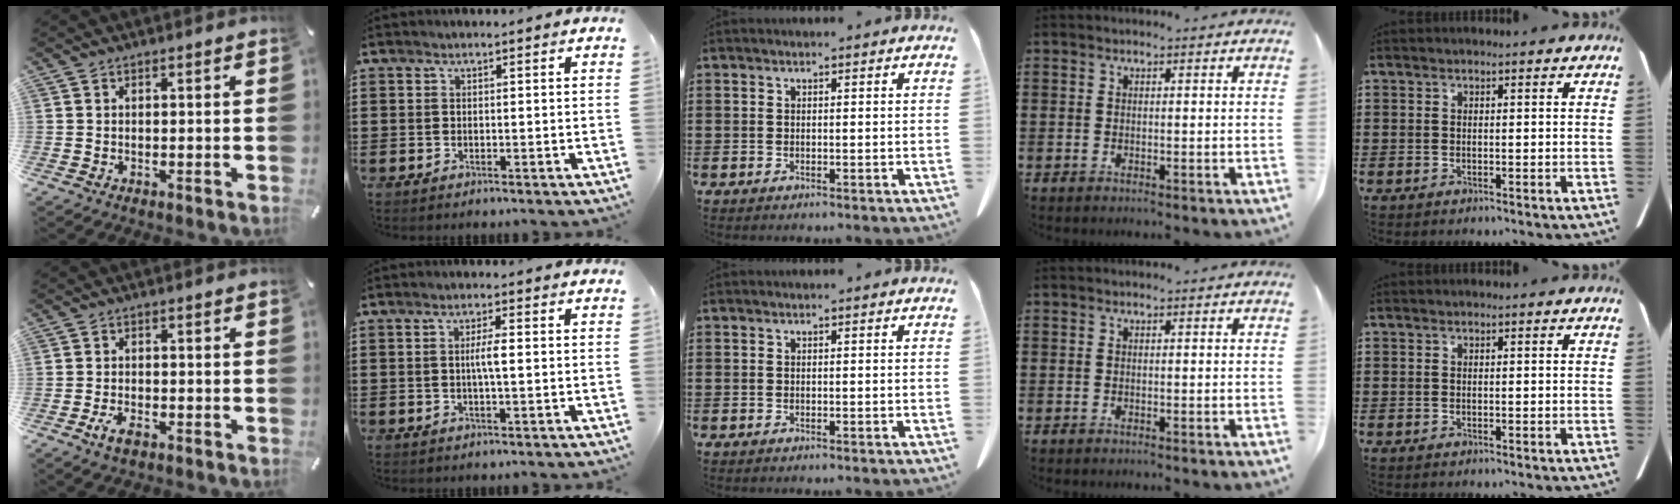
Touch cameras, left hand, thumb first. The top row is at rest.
{"thumb": {"total": 3.3, "force": [-1.9, 1.6, 2.2], "torque": [-0.049, 0.003, -0.035]}, "index": {"total": 2.8, "force": [-0.1, 0.4, 2.8], "torque": [-0.051, -0.004, -0.004]}}